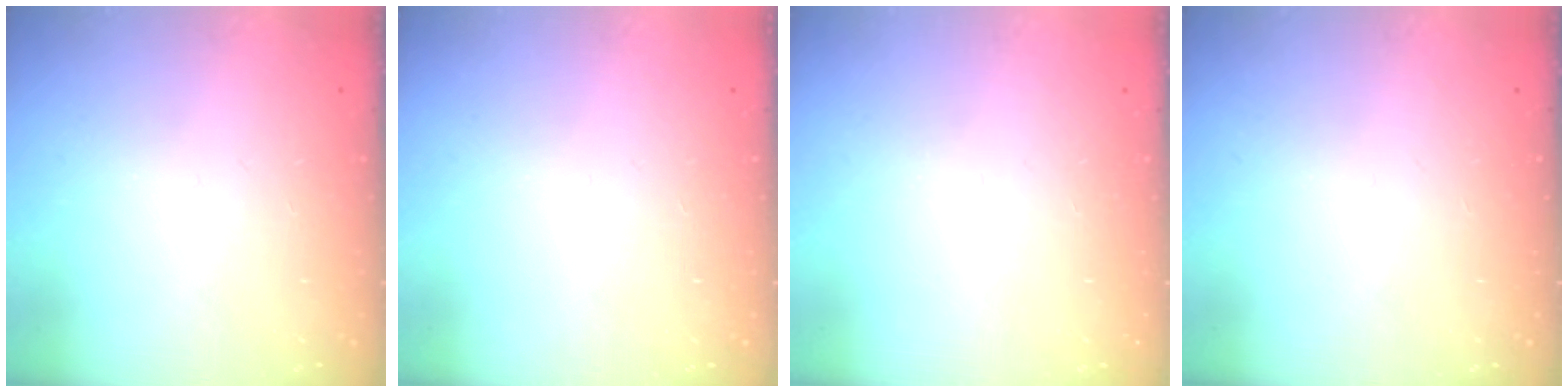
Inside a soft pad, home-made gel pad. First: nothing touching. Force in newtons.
{"total": 0.0}
{"total": 0.0}
{"total": 0.0}